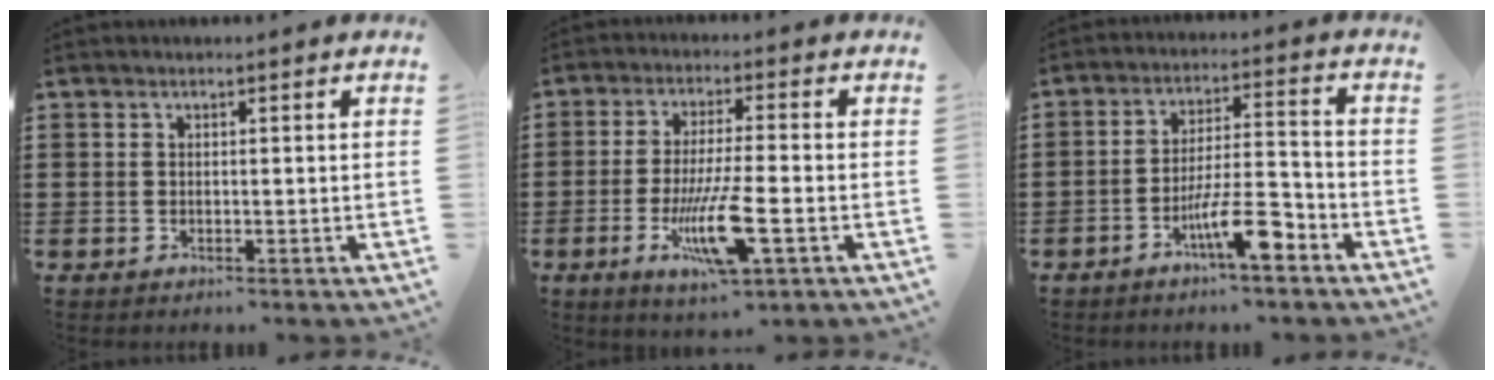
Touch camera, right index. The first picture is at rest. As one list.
[{"total": 10.3, "force": [-3.6, 1.7, 9.5], "torque": [-0.190, -0.018, -0.068]}, {"total": 9.6, "force": [-5.3, 2.2, 7.7], "torque": [-0.137, 0.010, -0.093]}]